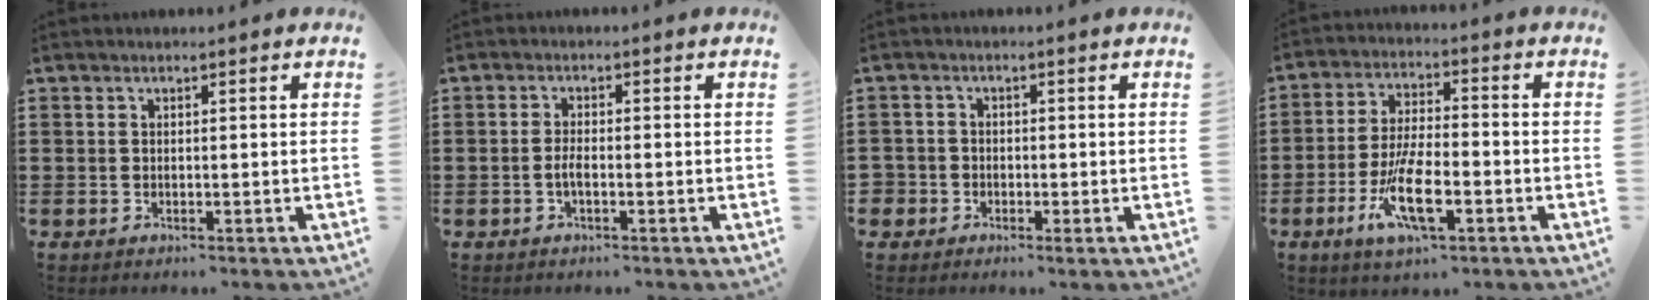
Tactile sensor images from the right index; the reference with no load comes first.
{"total": 2.1, "force": [-0.7, 0.6, 1.9], "torque": [-0.044, 0.000, -0.015]}
{"total": 1.6, "force": [-0.8, 1.4, 0.2], "torque": [-0.012, 0.000, -0.019]}
{"total": 9.9, "force": [-3.7, 3.1, 8.6], "torque": [-0.182, -0.011, -0.068]}